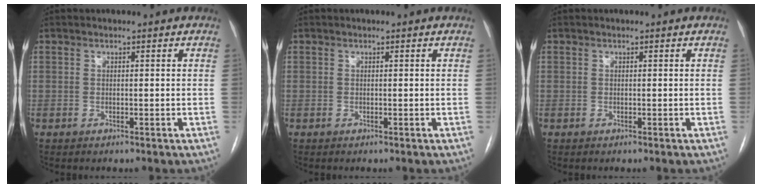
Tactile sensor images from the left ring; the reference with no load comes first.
{"total": 0.0}
{"total": 0.0}